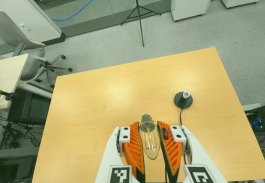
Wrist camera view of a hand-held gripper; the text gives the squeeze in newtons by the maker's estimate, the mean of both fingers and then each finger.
{"total": 21.3, "left": 23.3, "right": 19.3}